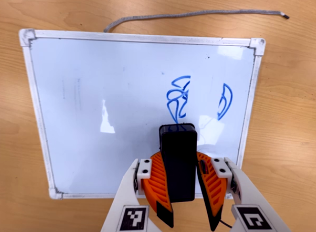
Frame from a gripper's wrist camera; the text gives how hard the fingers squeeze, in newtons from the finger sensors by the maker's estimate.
{"total": 11.2, "left": 10.6, "right": 11.9}